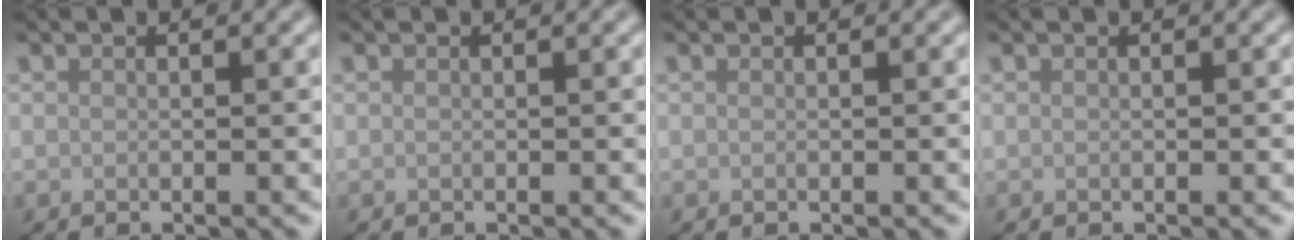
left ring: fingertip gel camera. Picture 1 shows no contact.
{"total": 0.0}
{"total": 0.0}
{"total": 0.0}